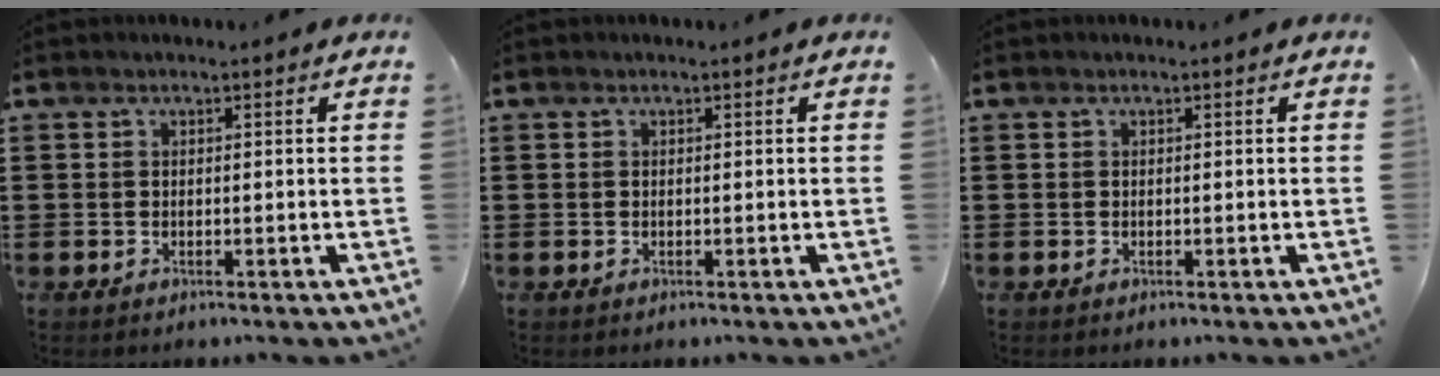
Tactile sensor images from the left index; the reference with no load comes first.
{"total": 0.0}
{"total": 0.0}